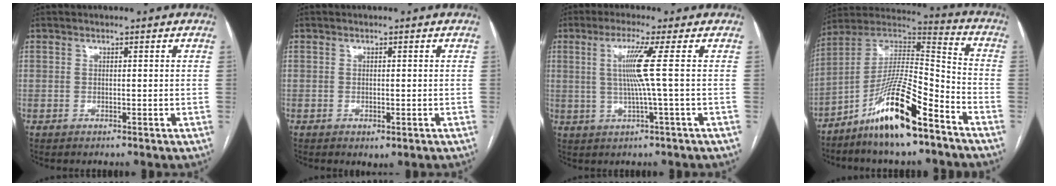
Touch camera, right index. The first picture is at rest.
{"total": 1.3, "force": [-0.6, 0.7, 1.0], "torque": [-0.016, -0.002, -0.001]}
{"total": 5.9, "force": [0.7, -1.9, 5.6], "torque": [-0.112, -0.002, 0.016]}
{"total": 16.0, "force": [-10.2, 2.1, 12.2], "torque": [-0.227, 0.008, -0.181]}